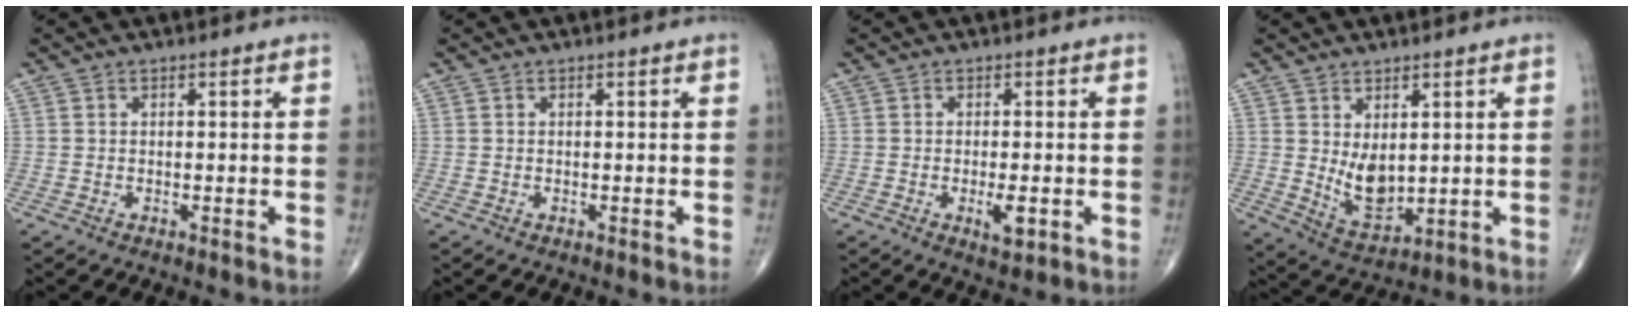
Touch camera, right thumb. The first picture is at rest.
{"total": 0.0}
{"total": 3.5, "force": [-1.0, 1.3, 3.1], "torque": [-0.045, -0.004, -0.014]}
{"total": 7.3, "force": [1.3, 4.1, 5.9], "torque": [-0.085, -0.024, 0.042]}